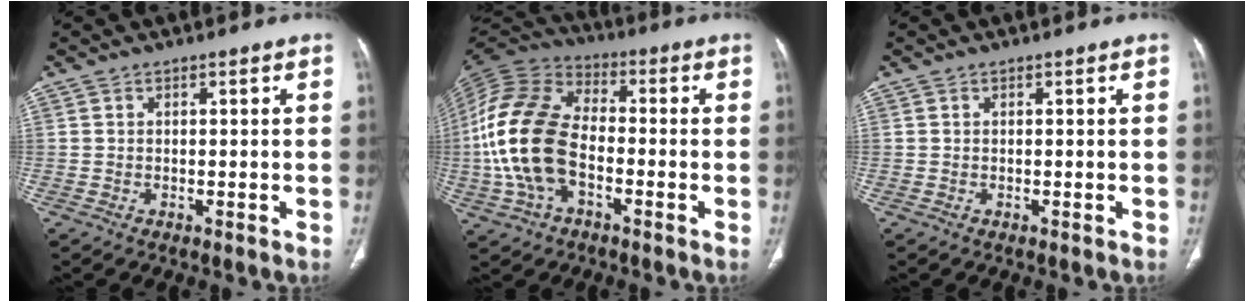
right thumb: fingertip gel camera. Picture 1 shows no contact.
{"total": 17.9, "force": [-3.2, 10.9, 13.8], "torque": [-0.293, 0.027, -0.064]}
{"total": 0.0}